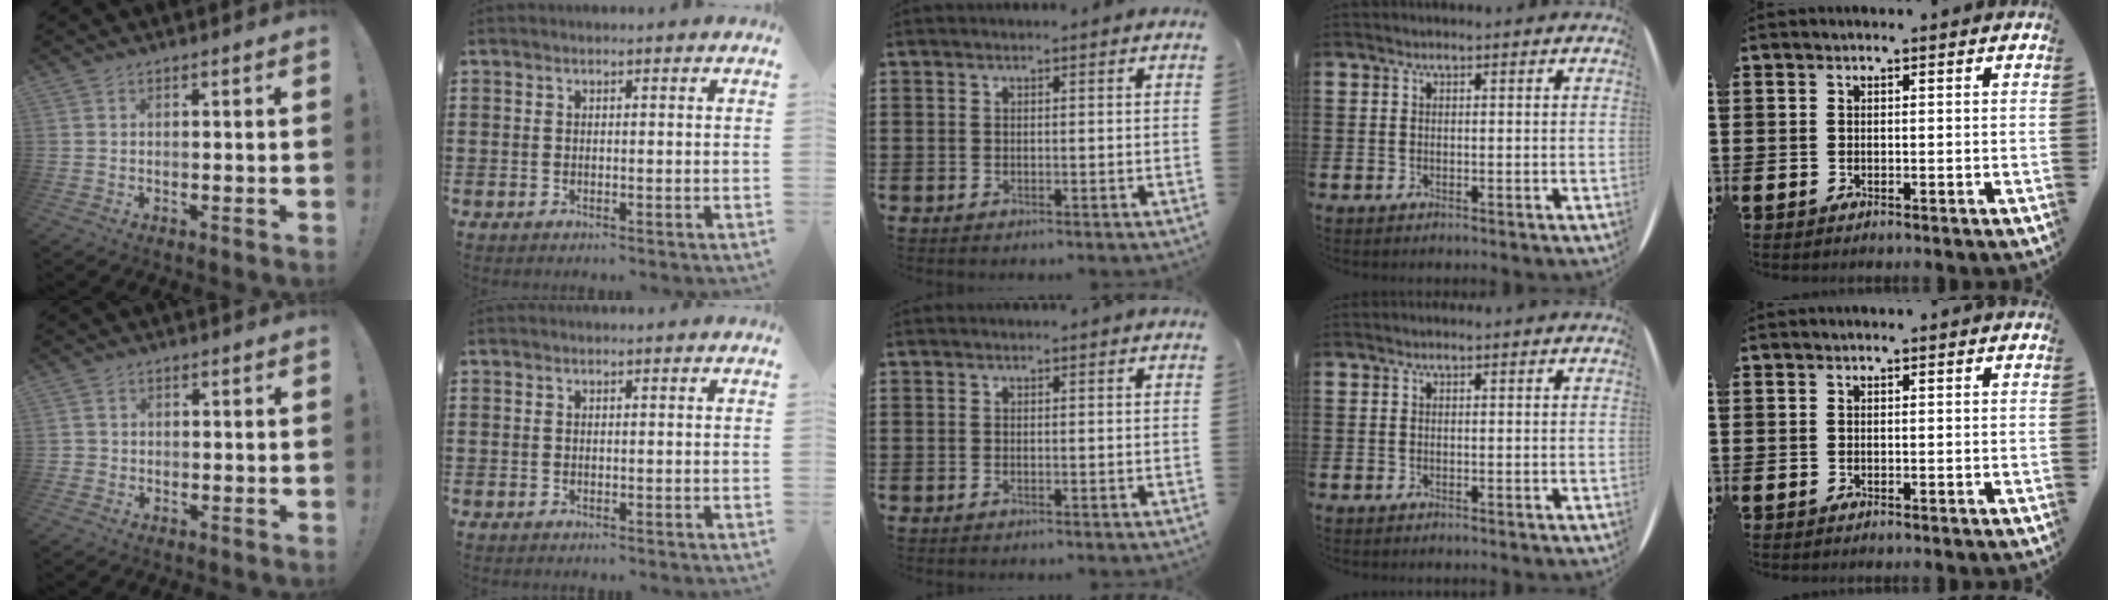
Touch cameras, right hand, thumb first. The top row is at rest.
{"thumb": {"total": 1.4, "force": [-0.3, 1.3, 0.4], "torque": [-0.014, 0.007, -0.003]}}